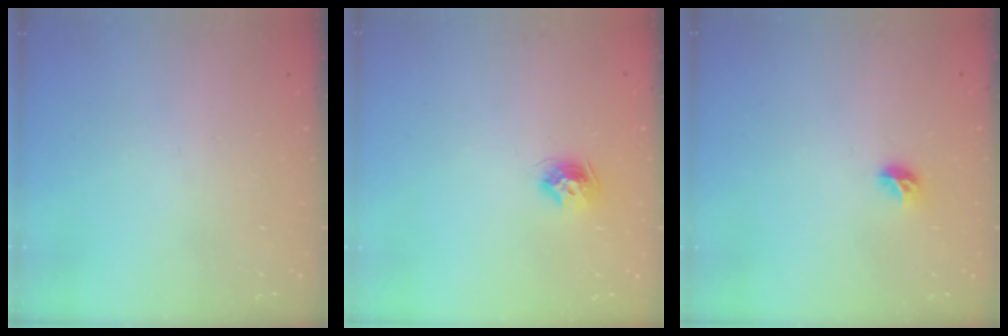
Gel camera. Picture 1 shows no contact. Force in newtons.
{"total": 8.7, "press": 8.7, "slide": 0.4}
{"total": 5.4, "press": 5.4, "slide": 0.5}